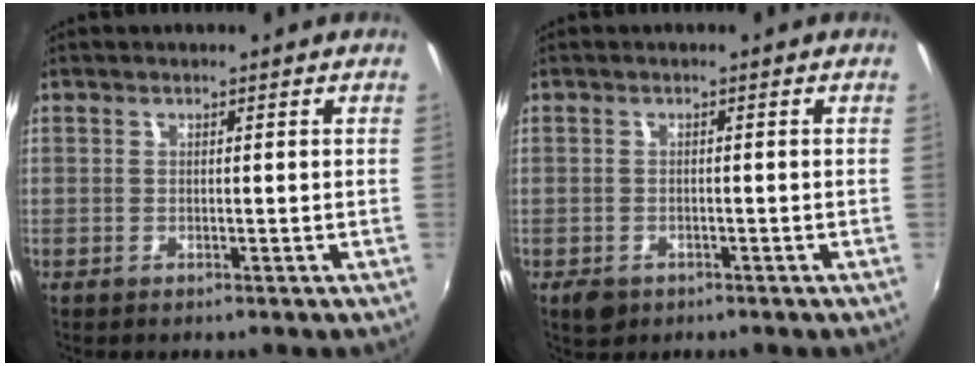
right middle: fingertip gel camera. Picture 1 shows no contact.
{"total": 3.0, "force": [-1.8, 2.0, 1.4], "torque": [-0.033, -0.006, -0.028]}